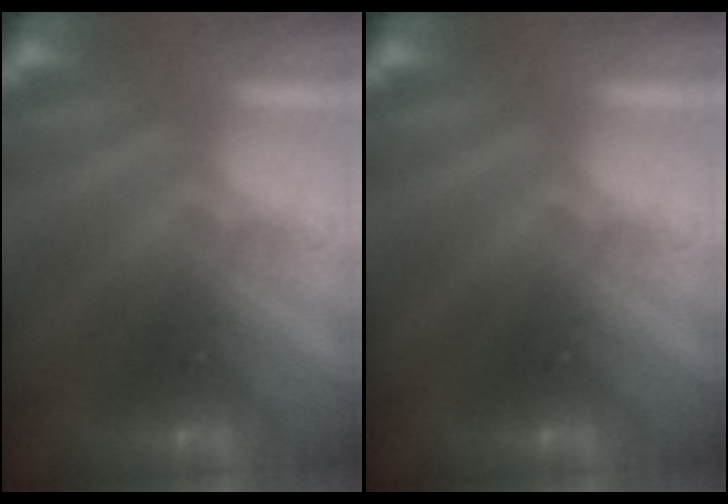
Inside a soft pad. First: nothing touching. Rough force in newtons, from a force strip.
{"total": 0.0}